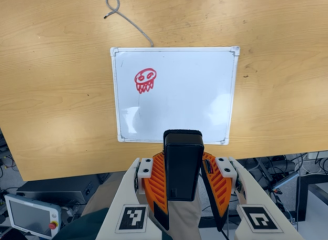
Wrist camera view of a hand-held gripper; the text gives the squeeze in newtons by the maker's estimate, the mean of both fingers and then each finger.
{"total": 6.6, "left": 5.1, "right": 8.0}